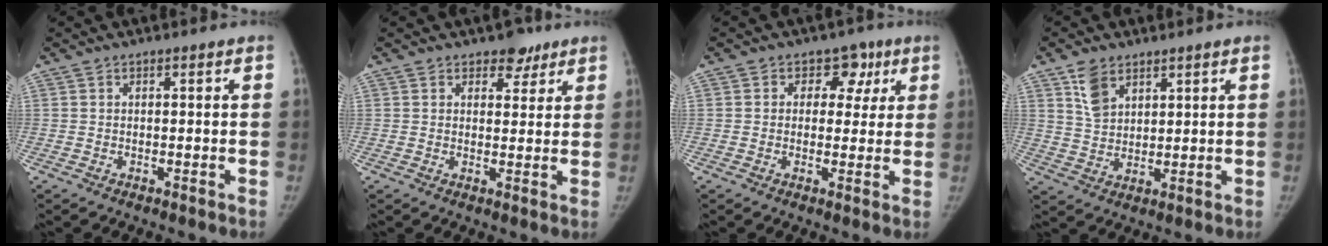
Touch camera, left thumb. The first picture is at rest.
{"total": 3.8, "force": [2.6, 2.7, 1.1], "torque": [0.019, -0.012, 0.033]}
{"total": 6.6, "force": [2.2, 5.5, 3.0], "torque": [0.007, 0.003, 0.021]}
{"total": 5.9, "force": [3.5, 3.7, 2.9], "torque": [-0.036, -0.019, 0.073]}